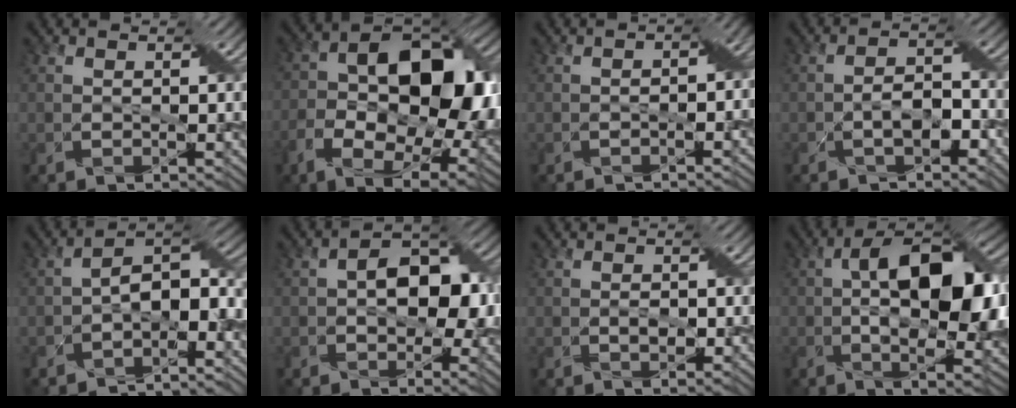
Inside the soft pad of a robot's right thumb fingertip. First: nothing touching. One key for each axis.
{"total": 15.8, "fx": -1.2, "fy": 9.9, "fz": 12.3, "tx": -0.196, "ty": -0.010, "tz": -0.026}
{"total": 4.1, "fx": -0.9, "fy": 2.0, "fz": 3.5, "tx": -0.043, "ty": -0.005, "tz": -0.013}
{"total": 3.9, "fx": -2.2, "fy": 2.2, "fz": 2.5, "tx": -0.037, "ty": 0.006, "tz": -0.042}
{"total": 9.1, "fx": -3.6, "fy": 4.9, "fz": 6.8, "tx": -0.095, "ty": -0.012, "tz": -0.065}
{"total": 8.1, "fx": 0.0, "fy": 5.1, "fz": 6.3, "tx": -0.089, "ty": 0.006, "tz": -0.008}
{"total": 1.3, "fx": -0.4, "fy": 0.8, "fz": 1.0, "tx": -0.016, "ty": -0.002, "tz": -0.008}
{"total": 14.7, "fx": 0.6, "fy": 6.7, "fz": 13.0, "tx": -0.200, "ty": 0.006, "tz": 0.007}